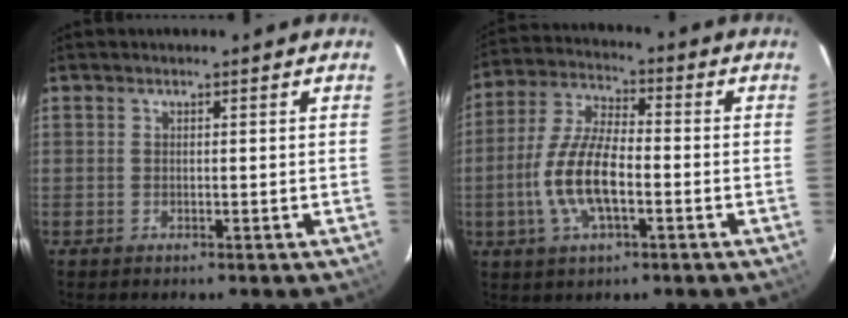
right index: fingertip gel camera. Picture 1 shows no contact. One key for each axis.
{"total": 12.0, "fx": -3.3, "fy": 4.5, "fz": 10.6, "tx": -0.226, "ty": 0.001, "tz": -0.065}